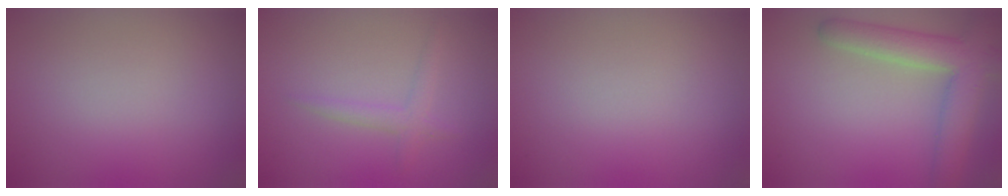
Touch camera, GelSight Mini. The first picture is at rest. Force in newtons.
{"total": 1.5, "press": 1.5, "slide": 0.1}
{"total": 0.0}
{"total": 5.8, "press": 5.7, "slide": 0.6}